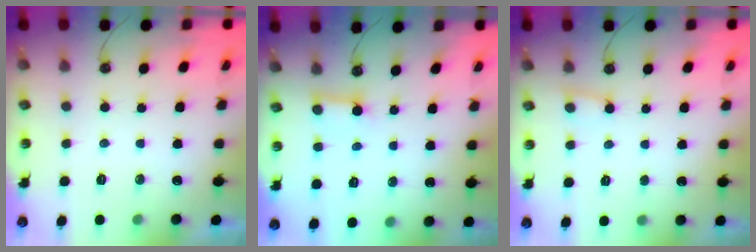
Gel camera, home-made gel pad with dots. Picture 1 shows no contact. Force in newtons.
{"total": 3.0, "press": 3.0, "slide": 0.4}
{"total": 3.9, "press": 3.9, "slide": 0.4}